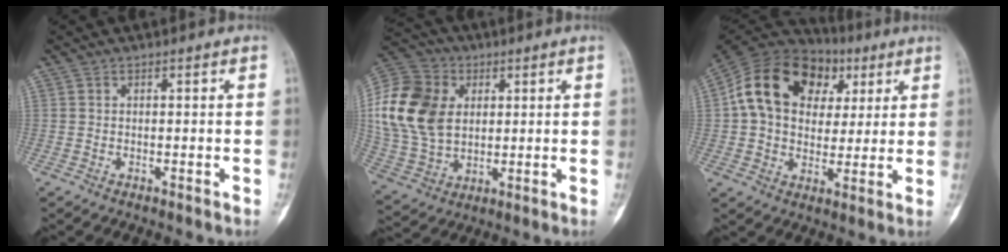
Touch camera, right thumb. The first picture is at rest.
{"total": 18.9, "force": [3.5, 13.9, 12.2], "torque": [-0.236, -0.001, 0.069]}
{"total": 19.9, "force": [5.1, 14.6, 12.4], "torque": [-0.203, 0.020, 0.082]}